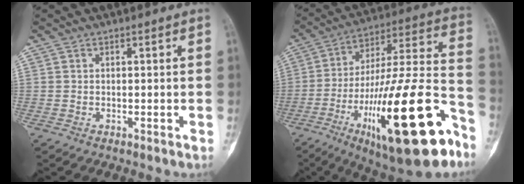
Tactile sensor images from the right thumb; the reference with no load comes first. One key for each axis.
{"total": 31.5, "fx": -14.4, "fy": 8.5, "fz": 26.7, "tx": -0.405, "ty": 0.065, "tz": -0.219}